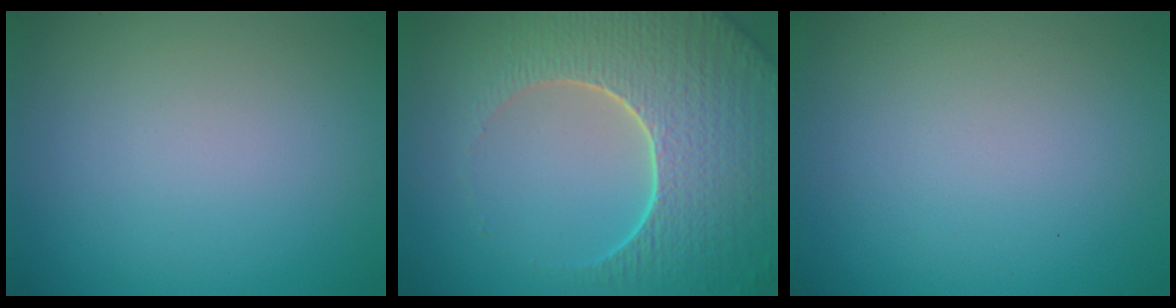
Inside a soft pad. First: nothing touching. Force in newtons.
{"total": 8.6, "press": 6.4, "slide": 5.7}
{"total": 0.0}